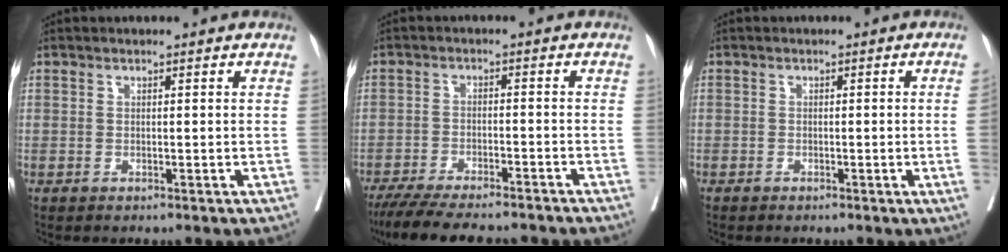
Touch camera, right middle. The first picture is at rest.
{"total": 14.2, "force": [-12.4, 2.1, 6.5], "torque": [-0.108, -0.022, -0.180]}
{"total": 1.3, "force": [-0.4, -0.2, 1.2], "torque": [-0.019, -0.002, -0.010]}